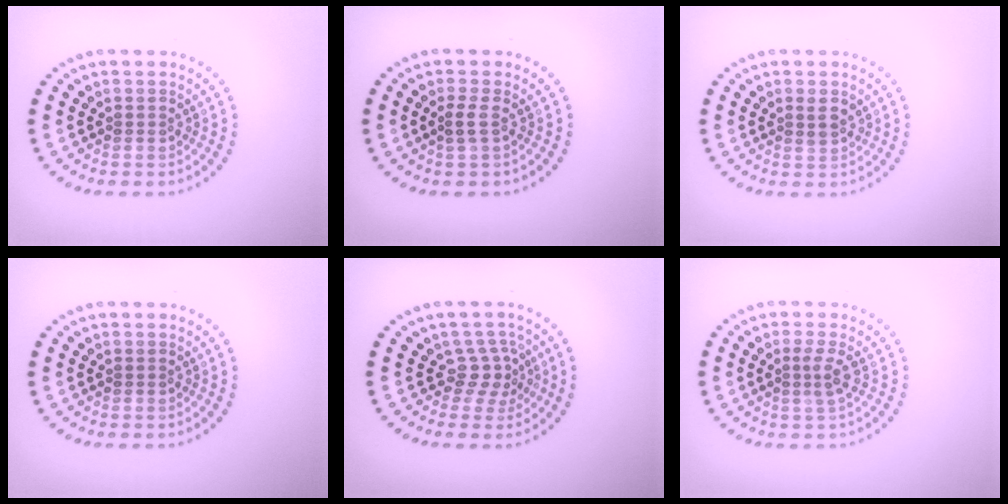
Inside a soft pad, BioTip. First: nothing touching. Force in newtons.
{"total": 1.0, "press": 0.9, "slide": 0.5}
{"total": 1.5, "press": 1.3, "slide": 0.8}
{"total": 0.0}
{"total": 2.4, "press": 1.6, "slide": 1.8}
{"total": 1.7, "press": 1.2, "slide": 1.2}